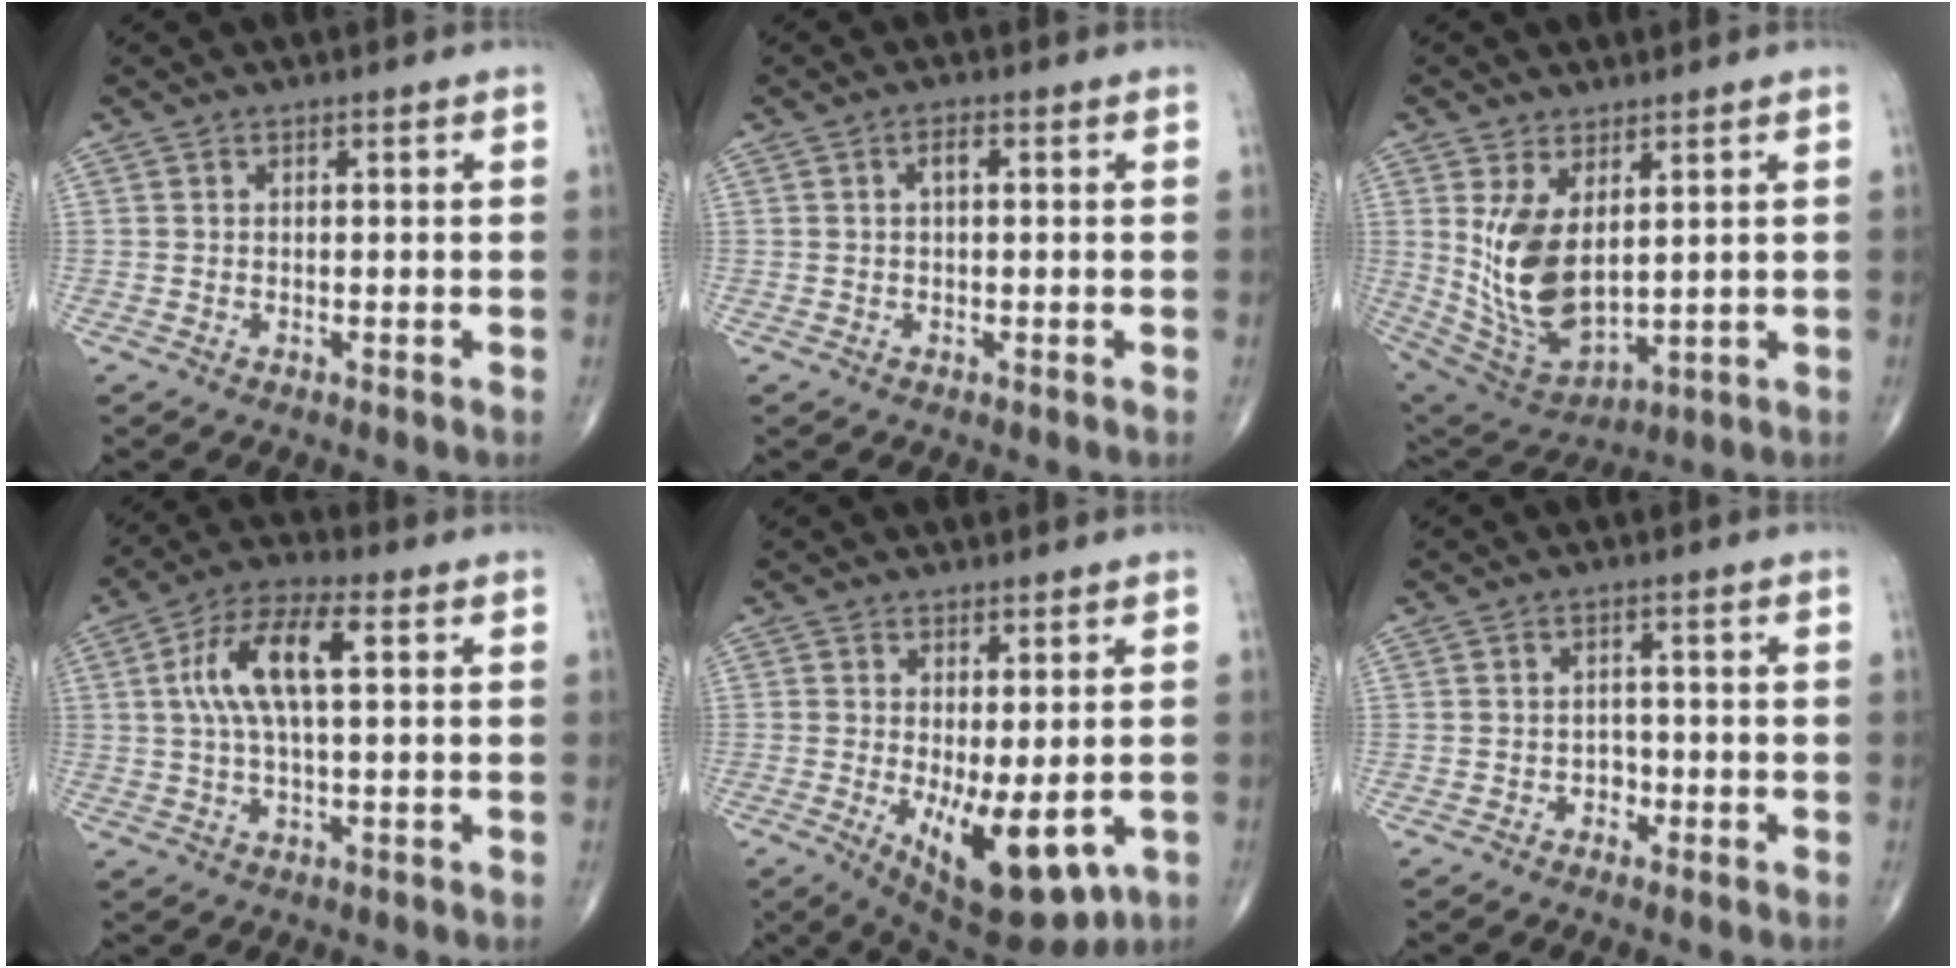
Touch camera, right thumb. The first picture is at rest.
{"total": 1.5, "force": [0.2, 0.7, 1.3], "torque": [-0.017, 0.005, -0.001]}
{"total": 13.4, "force": [2.9, 7.3, 10.9], "torque": [-0.196, -0.021, 0.080]}
{"total": 11.0, "force": [2.2, 4.0, 10.0], "torque": [-0.203, 0.028, 0.039]}
{"total": 12.6, "force": [-3.1, 5.3, 11.0], "torque": [-0.147, -0.022, -0.023]}
{"total": 2.1, "force": [-1.0, 1.7, 0.6], "torque": [0.009, 0.011, -0.020]}